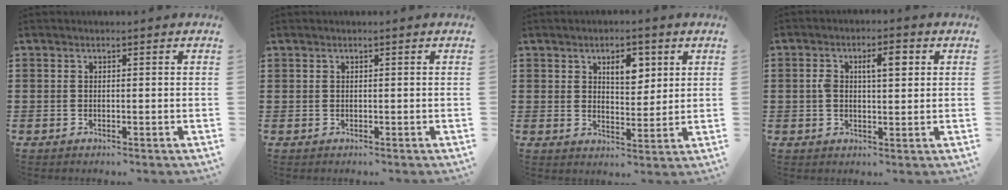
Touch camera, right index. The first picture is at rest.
{"total": 0.0}
{"total": 5.2, "force": [2.5, 2.7, 3.7], "torque": [-0.058, 0.001, 0.037]}
{"total": 4.2, "force": [0.9, 1.7, 3.8], "torque": [-0.061, 0.003, 0.008]}